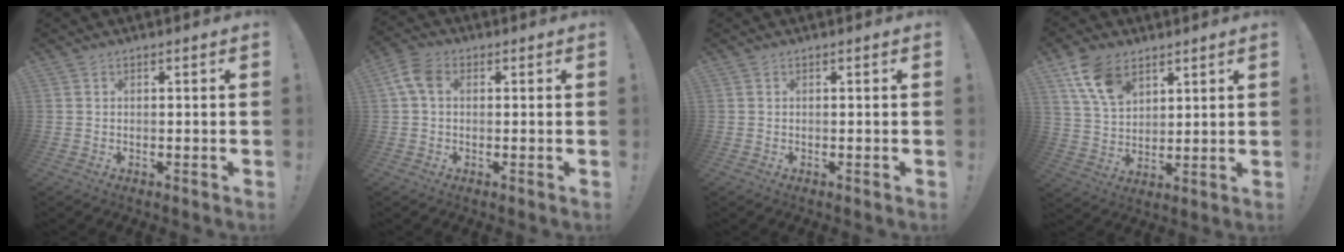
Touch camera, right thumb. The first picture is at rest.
{"total": 6.5, "force": [1.5, 4.4, 4.6], "torque": [-0.099, 0.008, 0.030]}
{"total": 0.0}
{"total": 12.0, "force": [6.9, 7.6, 6.3], "torque": [-0.114, -0.023, 0.136]}